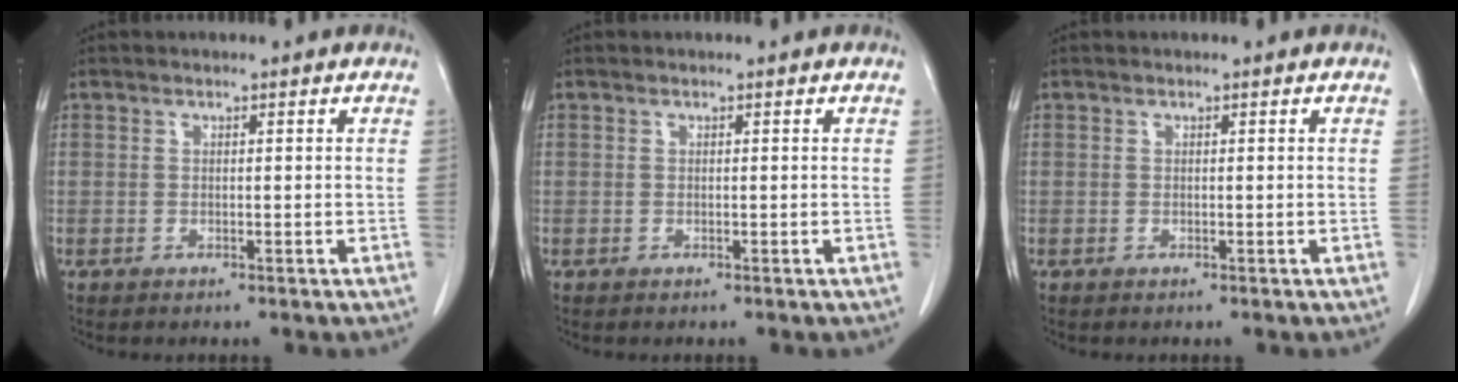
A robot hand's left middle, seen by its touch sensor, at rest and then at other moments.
{"total": 0.0}
{"total": 0.0}